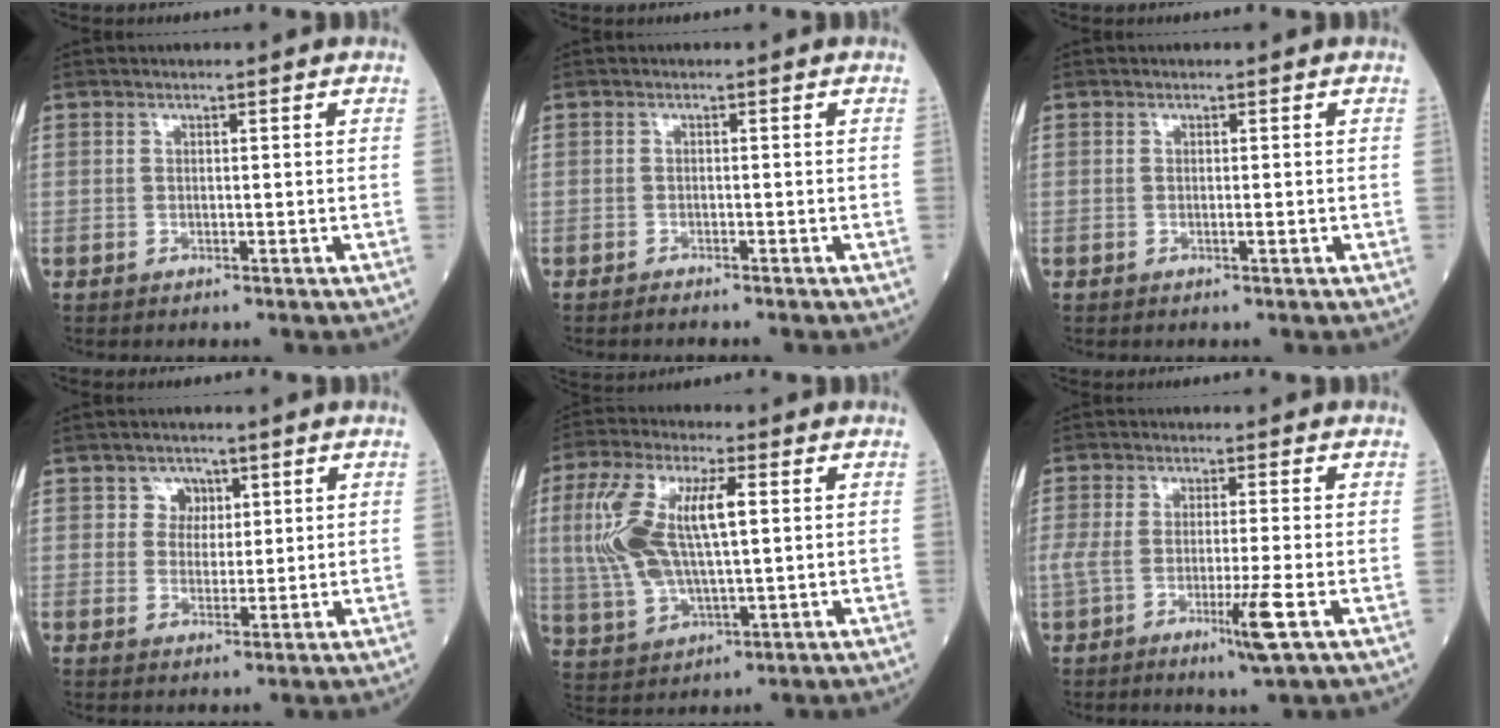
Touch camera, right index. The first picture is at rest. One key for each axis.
{"total": 1.1, "fx": -1.1, "fy": -0.1, "fz": 0.3, "tx": -0.007, "ty": -0.001, "tz": -0.016}
{"total": 0.8, "fx": -0.2, "fy": 0.0, "fz": 0.8, "tx": -0.016, "ty": -0.002, "tz": -0.001}
{"total": 3.1, "fx": 1.4, "fy": 2.7, "fz": 0.7, "tx": -0.003, "ty": 0.002, "tz": 0.018}
{"total": 13.4, "fx": 2.3, "fy": 4.4, "fz": 12.5, "tx": -0.281, "ty": 0.019, "tz": 0.047}
{"total": 6.2, "fx": -2.4, "fy": -0.4, "fz": 5.7, "tx": -0.110, "ty": -0.015, "tz": -0.041}